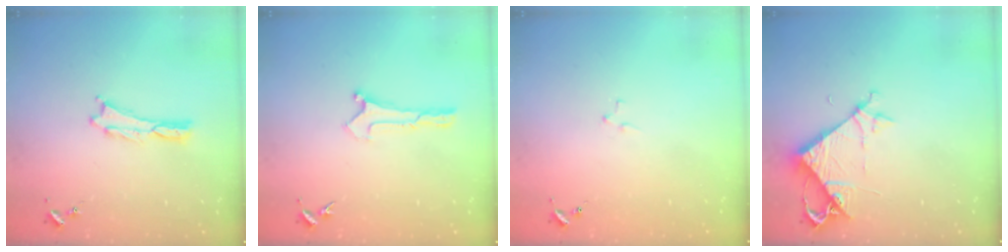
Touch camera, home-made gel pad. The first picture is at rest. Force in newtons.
{"total": 0.0}
{"total": 2.1, "press": 2.1, "slide": 0.2}
{"total": 6.0, "press": 6.0, "slide": 0.4}